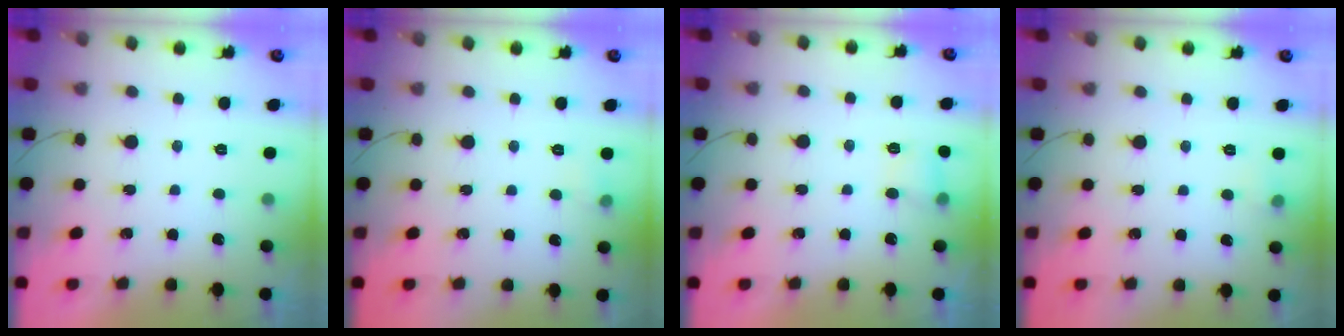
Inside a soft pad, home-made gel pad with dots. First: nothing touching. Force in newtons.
{"total": 3.4, "press": 3.2, "slide": 1.0}
{"total": 3.9, "press": 3.7, "slide": 1.3}
{"total": 3.6, "press": 3.4, "slide": 1.3}